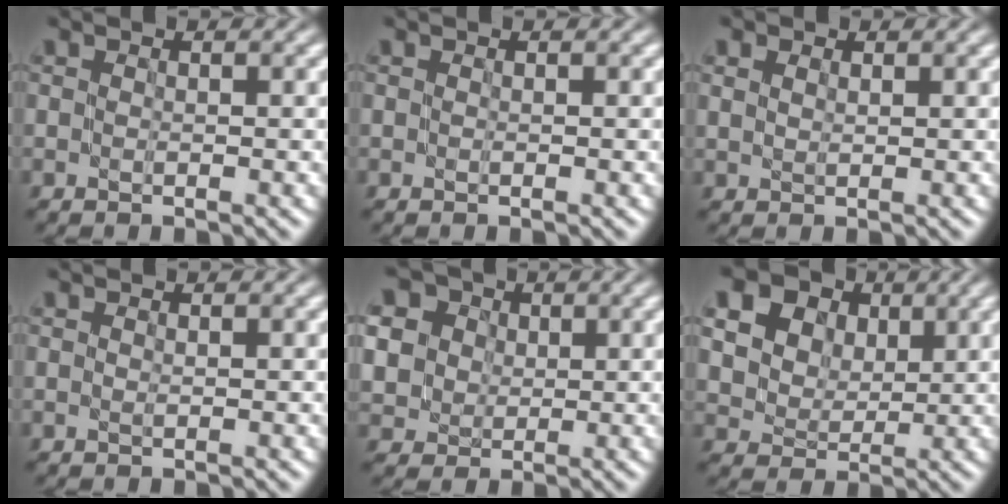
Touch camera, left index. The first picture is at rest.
{"total": 0.0}
{"total": 1.0, "force": [0.8, 0.6, 0.2], "torque": [-0.004, -0.001, 0.014]}
{"total": 0.0}
{"total": 9.3, "force": [3.6, 7.7, 3.8], "torque": [-0.102, 0.028, 0.054]}
{"total": 14.7, "force": [7.7, 10.7, 6.5], "torque": [-0.181, 0.039, 0.137]}